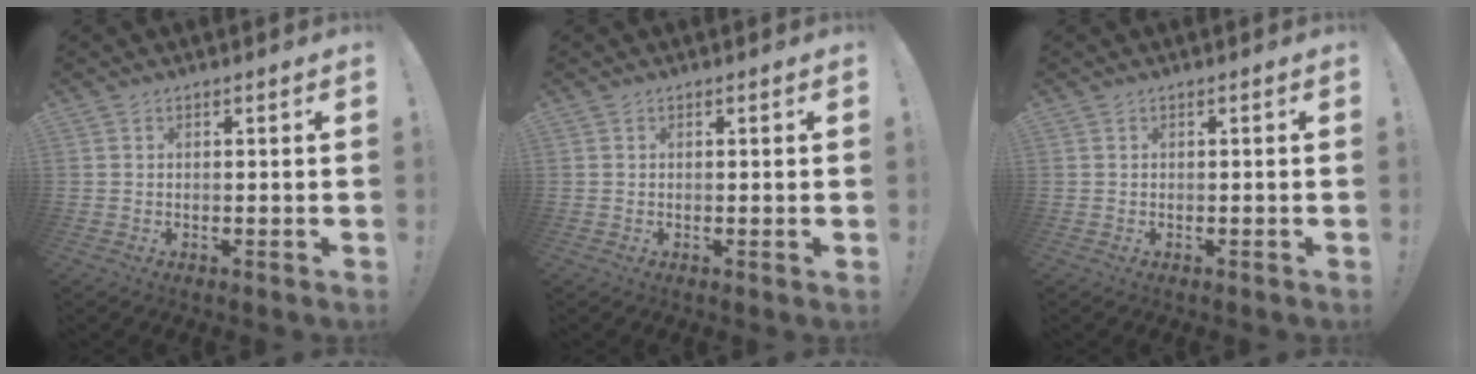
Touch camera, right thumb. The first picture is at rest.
{"total": 0.7, "force": [0.4, 0.1, 0.5], "torque": [0.005, -0.006, 0.004]}
{"total": 0.0}